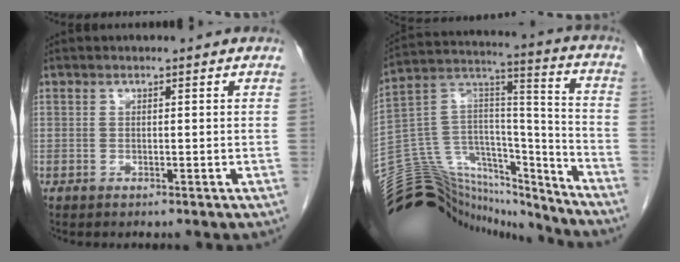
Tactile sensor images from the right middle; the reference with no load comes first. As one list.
[{"total": 25.3, "force": [-23.6, 7.7, 5.1], "torque": [-0.138, 0.063, -0.373]}]